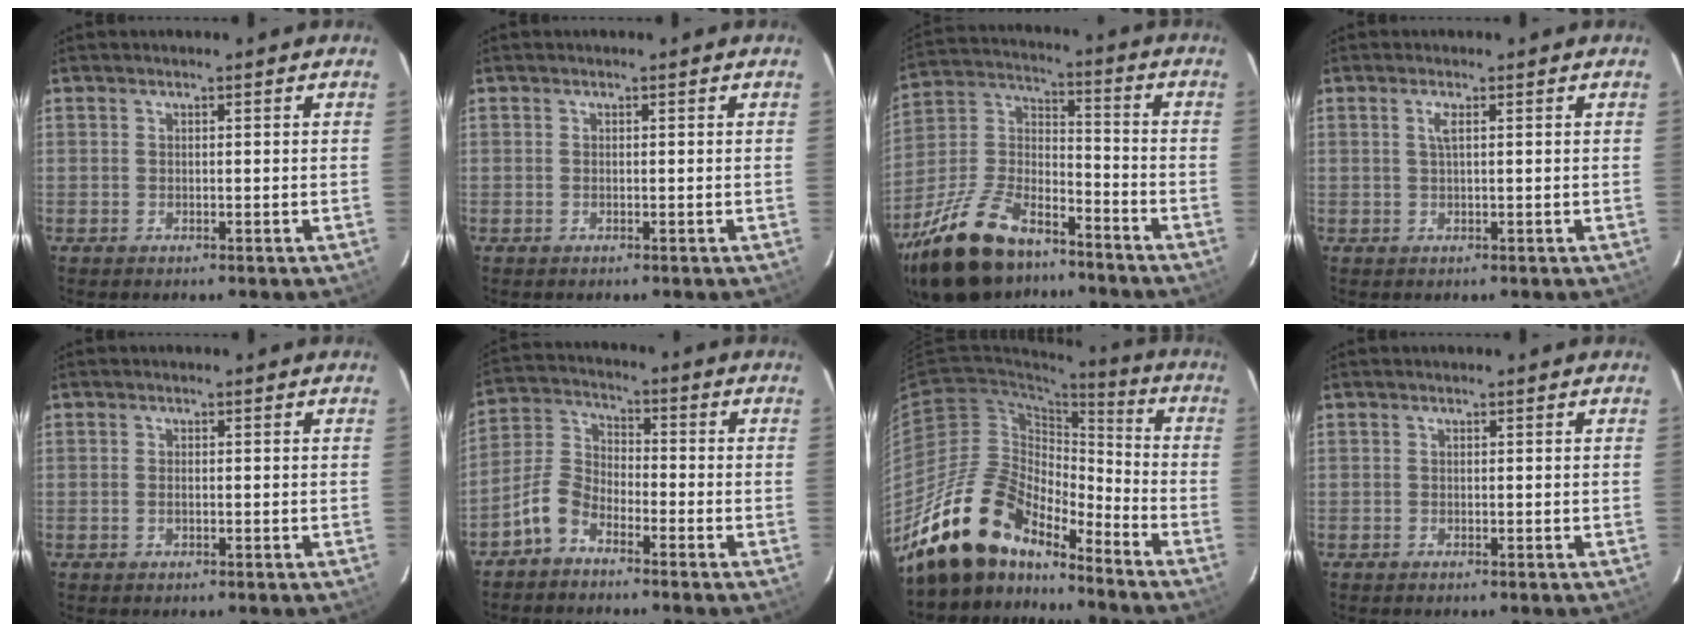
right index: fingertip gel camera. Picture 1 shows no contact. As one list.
[{"total": 0.0}, {"total": 24.2, "force": [-16.9, 11.0, 13.4], "torque": [-0.284, 0.004, -0.288]}, {"total": 1.6, "force": [0.5, 0.1, 1.5], "torque": [-0.030, 0.001, 0.009]}, {"total": 1.0, "force": [-0.2, 0.6, 0.8], "torque": [-0.017, 0.000, -0.005]}, {"total": 6.6, "force": [-4.5, 3.4, 3.3], "torque": [-0.079, 0.020, -0.099]}, {"total": 17.8, "force": [-14.9, 6.6, 7.0], "torque": [-0.136, 0.012, -0.271]}, {"total": 0.0}]